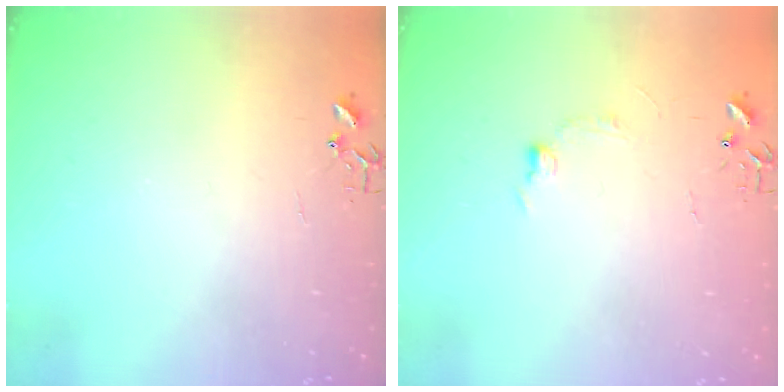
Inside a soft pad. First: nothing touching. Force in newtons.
{"total": 6.4, "press": 6.3, "slide": 0.9}